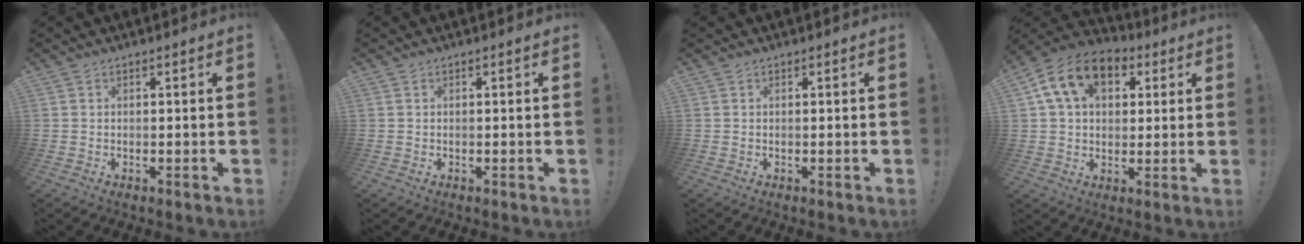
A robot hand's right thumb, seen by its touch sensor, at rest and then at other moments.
{"total": 0.0}
{"total": 0.0}
{"total": 15.2, "force": [5.9, 10.4, 9.3], "torque": [-0.153, -0.006, 0.112]}